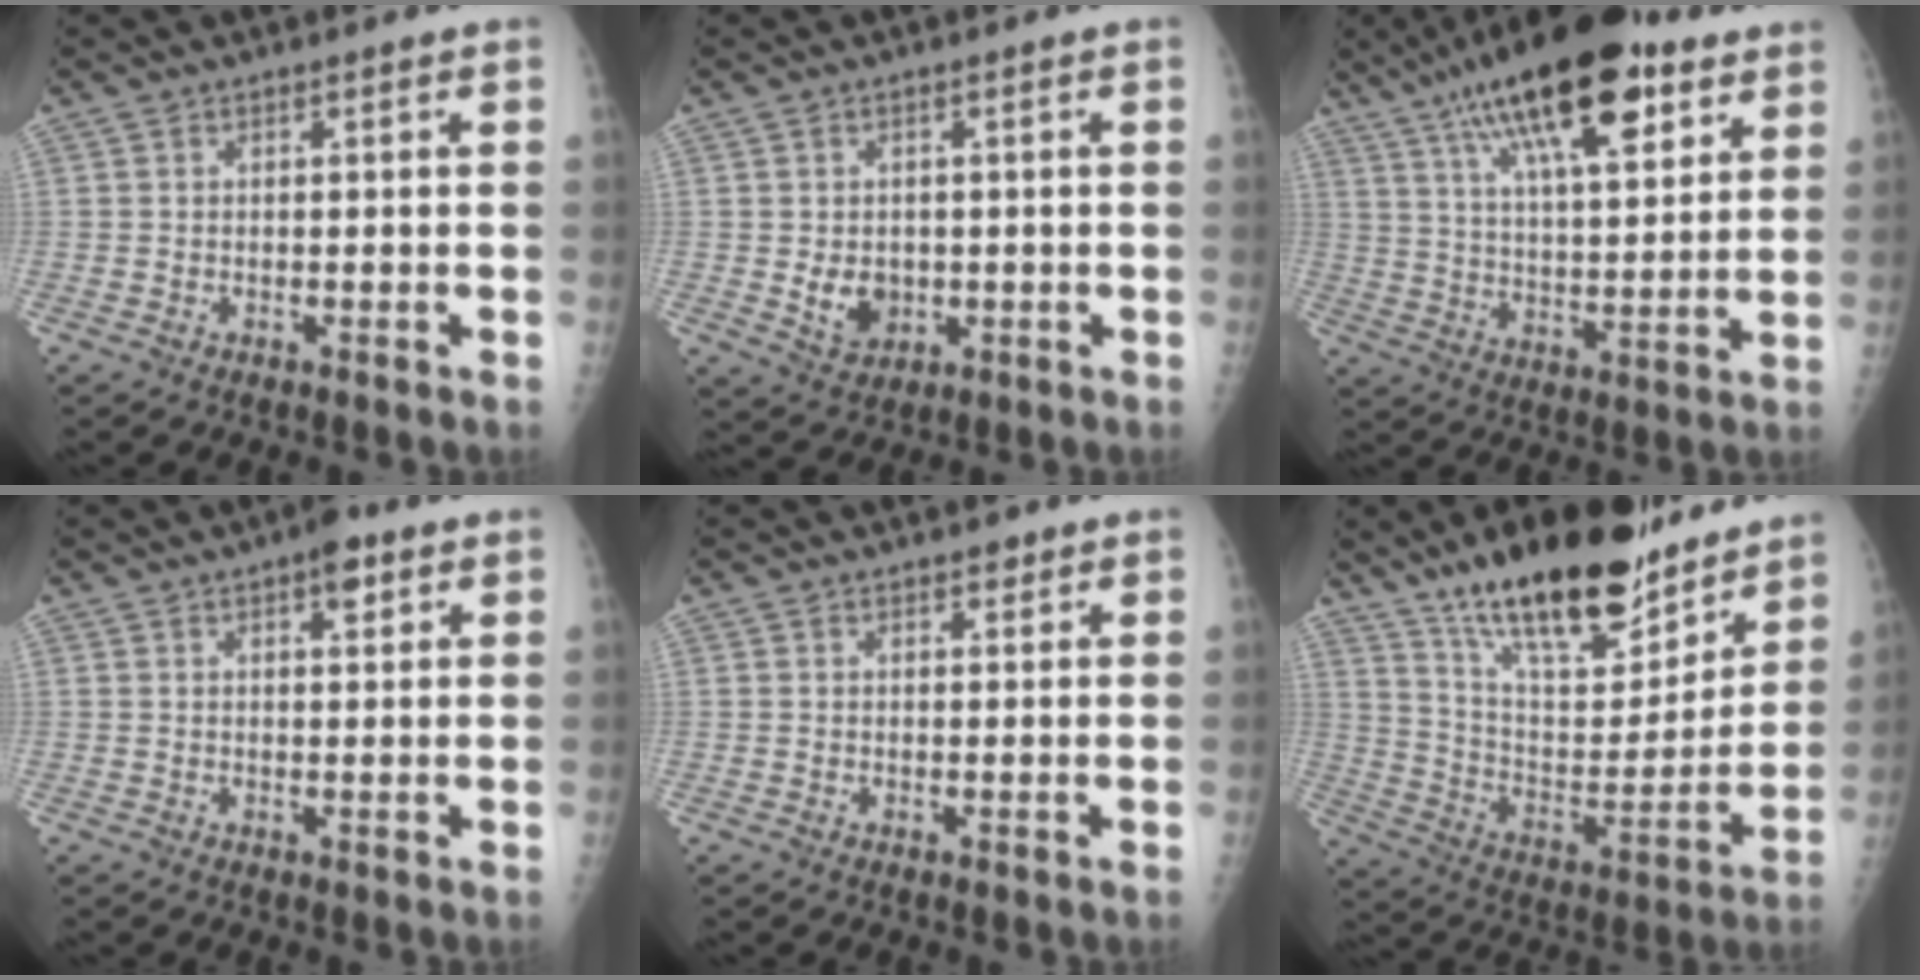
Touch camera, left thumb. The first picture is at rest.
{"total": 4.8, "force": [-0.3, 3.9, 2.8], "torque": [-0.027, -0.005, 0.008]}
{"total": 22.6, "force": [12.6, 8.0, 16.9], "torque": [-0.259, -0.026, 0.208]}
{"total": 4.2, "force": [2.3, 1.7, 3.0], "torque": [-0.030, -0.007, 0.028]}
{"total": 1.6, "force": [1.2, 0.7, 0.7], "torque": [-0.002, -0.006, 0.014]}
{"total": 25.2, "force": [18.5, 8.9, 14.6], "torque": [-0.196, -0.085, 0.307]}